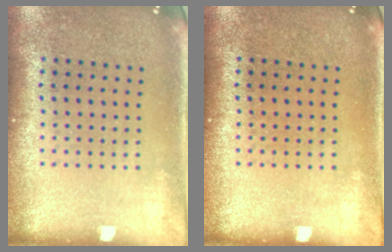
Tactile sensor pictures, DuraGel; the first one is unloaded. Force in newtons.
{"total": 0.0}